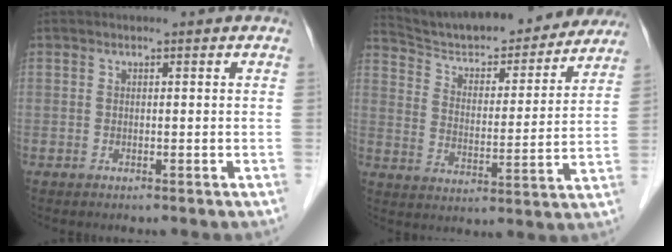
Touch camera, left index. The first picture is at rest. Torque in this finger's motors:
{"motor_torque": [-0.56, -1.20, 0.30, 0.04]}